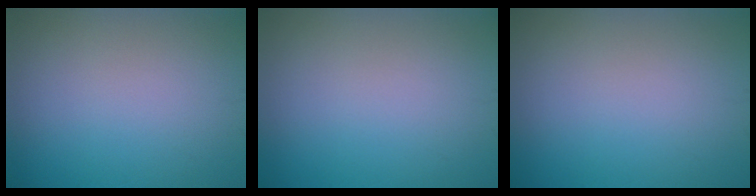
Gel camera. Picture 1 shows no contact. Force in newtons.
{"total": 0.0}
{"total": 0.0}